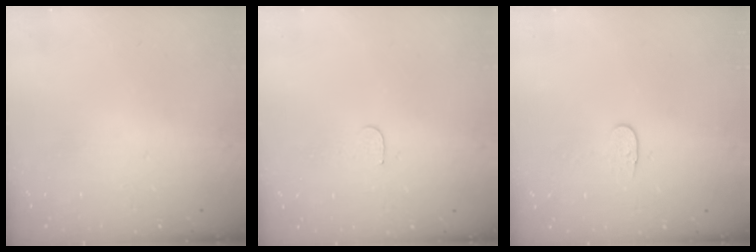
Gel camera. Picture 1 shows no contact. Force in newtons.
{"total": 3.5, "press": 3.5, "slide": 0.3}
{"total": 4.1, "press": 4.1, "slide": 0.4}